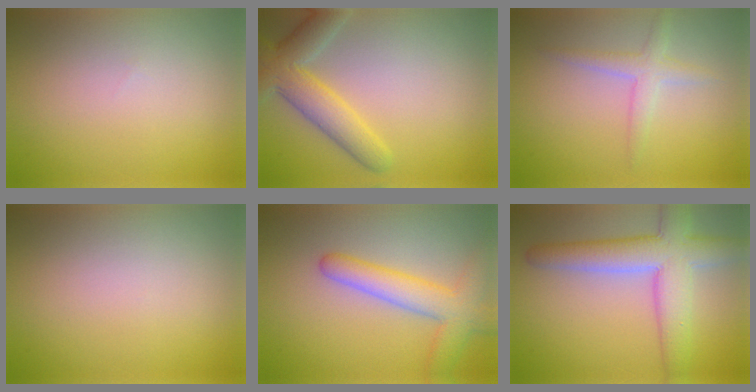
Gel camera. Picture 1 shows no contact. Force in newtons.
{"total": 5.1, "press": 5.1, "slide": 0.2}
{"total": 2.3, "press": 2.3, "slide": 0.1}
{"total": 0.0}
{"total": 5.3, "press": 5.2, "slide": 0.2}
{"total": 7.4, "press": 7.4, "slide": 0.6}